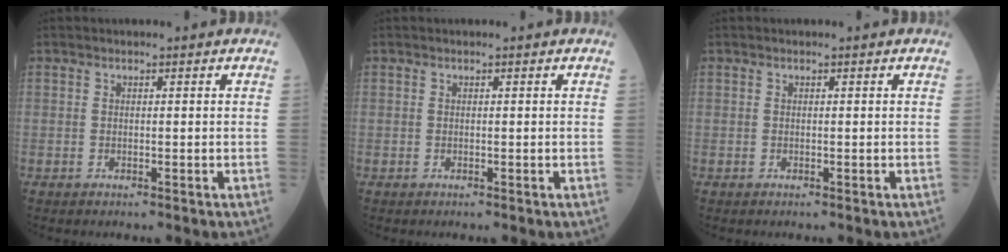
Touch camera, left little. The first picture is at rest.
{"total": 0.0}
{"total": 0.0}